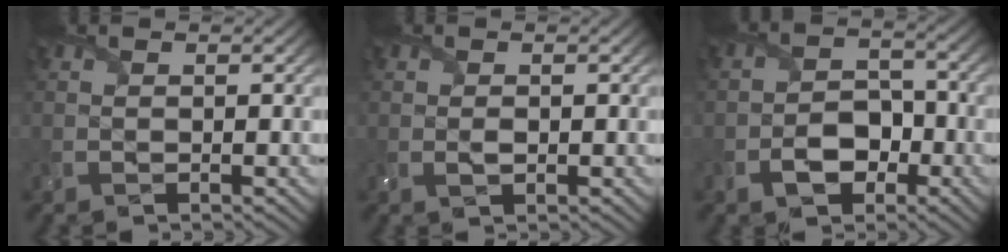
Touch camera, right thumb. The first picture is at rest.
{"total": 1.1, "force": [-0.1, 0.7, 0.8], "torque": [-0.018, -0.005, -0.001]}
{"total": 5.2, "force": [-2.4, 3.5, 3.0], "torque": [-0.042, -0.002, -0.049]}